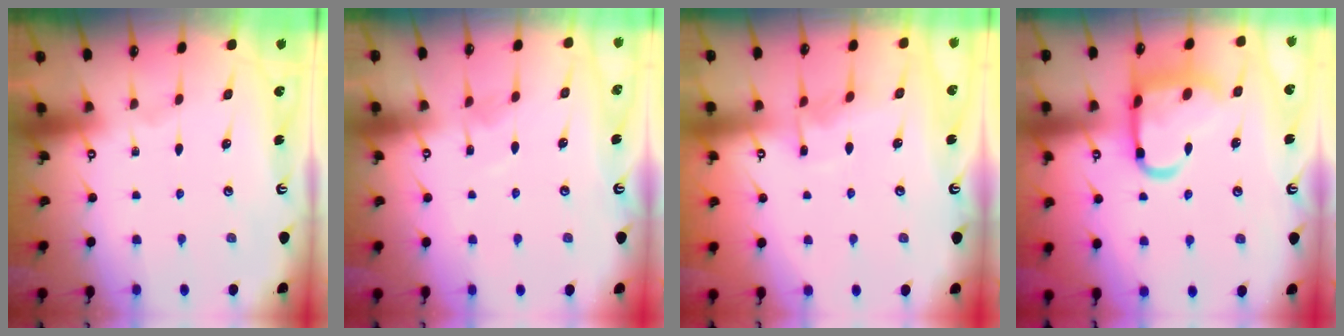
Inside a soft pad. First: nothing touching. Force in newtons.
{"total": 6.0, "press": 6.0, "slide": 0.6}
{"total": 5.5, "press": 5.5, "slide": 0.7}
{"total": 15.0, "press": 15.0, "slide": 1.3}